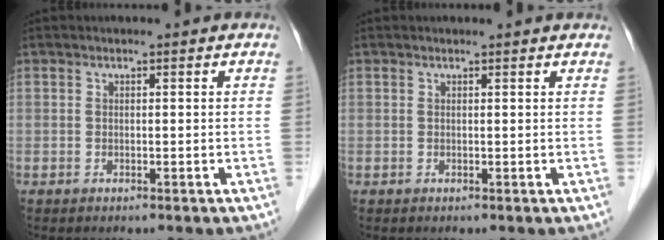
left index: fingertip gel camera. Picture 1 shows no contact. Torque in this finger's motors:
{"motor_torque": [0.22, -0.08, -0.05, 0.00]}